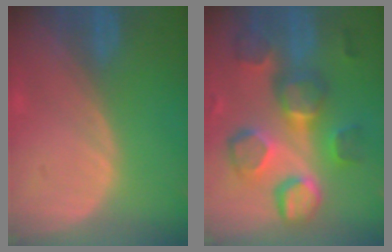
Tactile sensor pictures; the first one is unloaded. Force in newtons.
{"total": 11.3, "press": 10.8, "slide": 3.2}